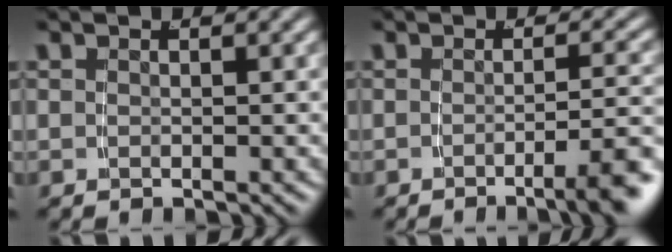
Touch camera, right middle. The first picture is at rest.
{"total": 4.5, "force": [-2.6, 0.2, 3.6], "torque": [-0.039, 0.002, -0.044]}